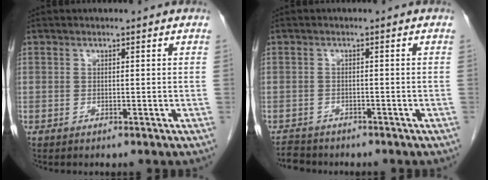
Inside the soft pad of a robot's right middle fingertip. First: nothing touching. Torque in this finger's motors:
{"motor_torque": [-0.07, -0.18, 0.03, 0.00]}